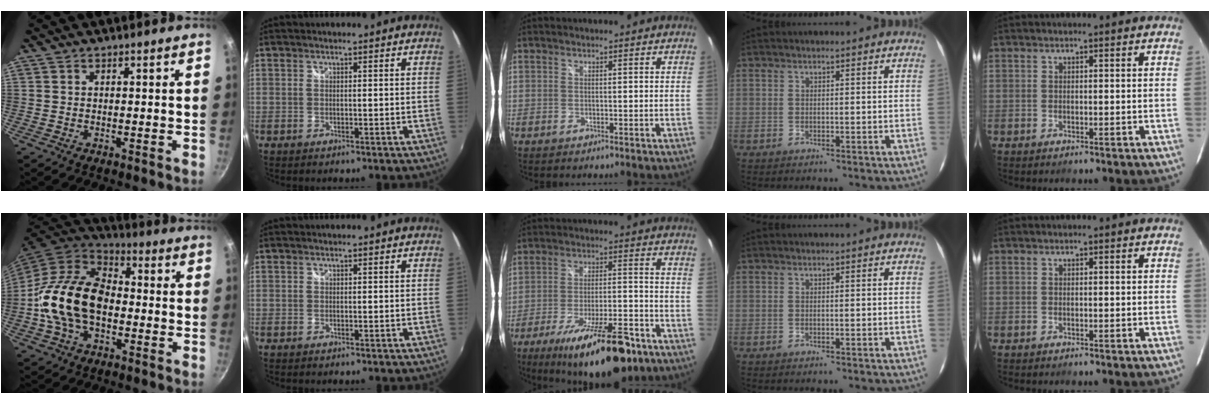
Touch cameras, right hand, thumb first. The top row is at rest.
{"thumb": {"total": 19.4, "force": [-2.3, 13.1, 14.1], "torque": [-0.228, 0.036, -0.055]}, "middle": {"total": 20.2, "force": [-13.7, 5.9, 13.6], "torque": [-0.227, -0.026, -0.201]}}